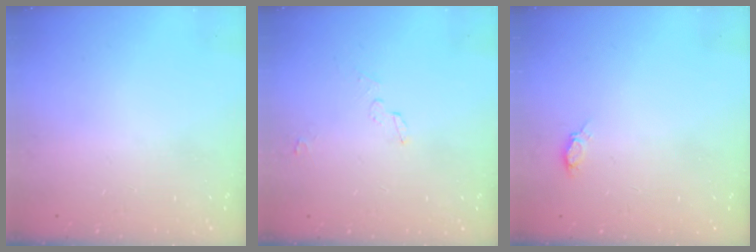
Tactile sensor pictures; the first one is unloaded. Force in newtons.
{"total": 2.6, "press": 2.3, "slide": 1.2}
{"total": 9.3, "press": 4.9, "slide": 8.0}